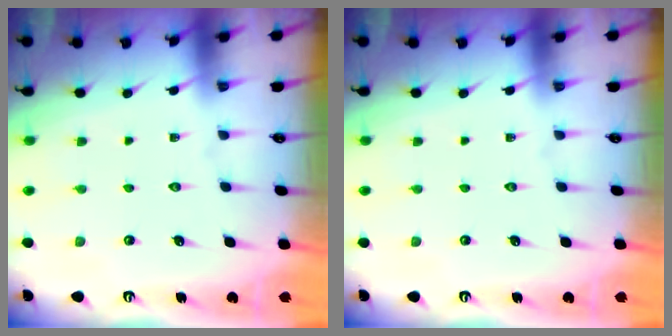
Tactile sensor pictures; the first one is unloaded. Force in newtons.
{"total": 0.0}